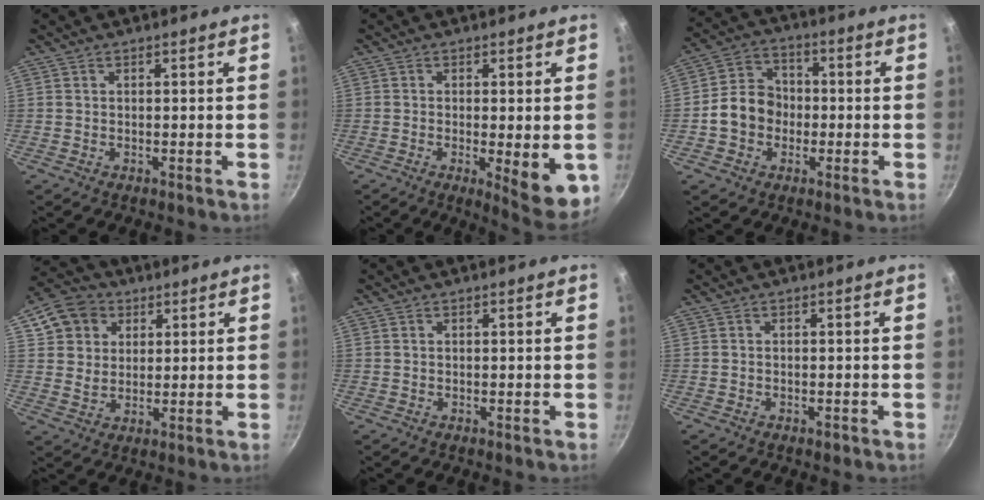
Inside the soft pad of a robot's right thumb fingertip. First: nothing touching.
{"total": 8.8, "force": [-1.8, 2.4, 8.3], "torque": [-0.103, -0.012, -0.015]}
{"total": 9.5, "force": [-1.6, 8.0, 4.8], "torque": [-0.050, 0.027, -0.042]}
{"total": 9.6, "force": [4.2, 7.9, 3.5], "torque": [-0.032, 0.002, 0.067]}
{"total": 0.0}
{"total": 1.0, "force": [-0.6, 0.5, 0.6], "torque": [-0.013, 0.003, -0.007]}